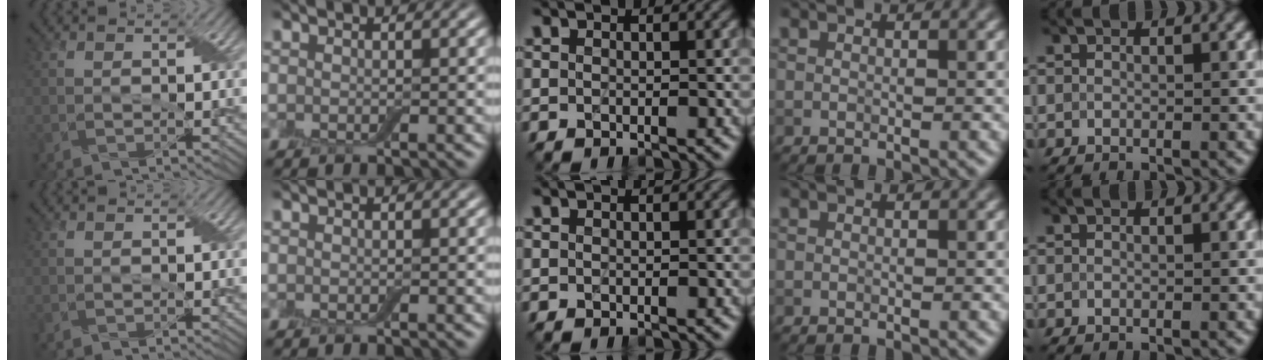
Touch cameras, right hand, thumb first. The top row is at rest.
{}